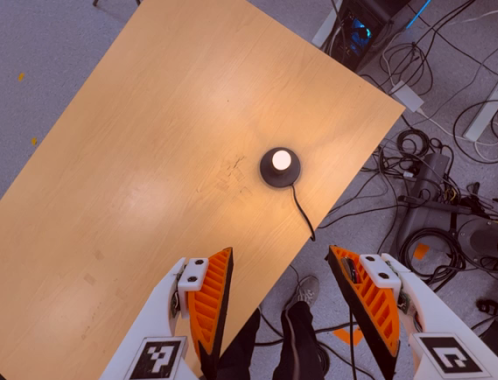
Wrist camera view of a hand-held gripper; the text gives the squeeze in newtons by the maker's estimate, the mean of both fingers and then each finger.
{"total": 0.0}